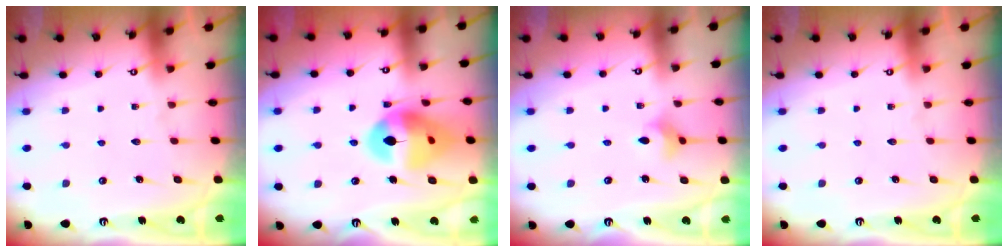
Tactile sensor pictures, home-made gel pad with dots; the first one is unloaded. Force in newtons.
{"total": 15.9, "press": 15.8, "slide": 2.1}
{"total": 4.0, "press": 4.0, "slide": 0.6}
{"total": 0.0}